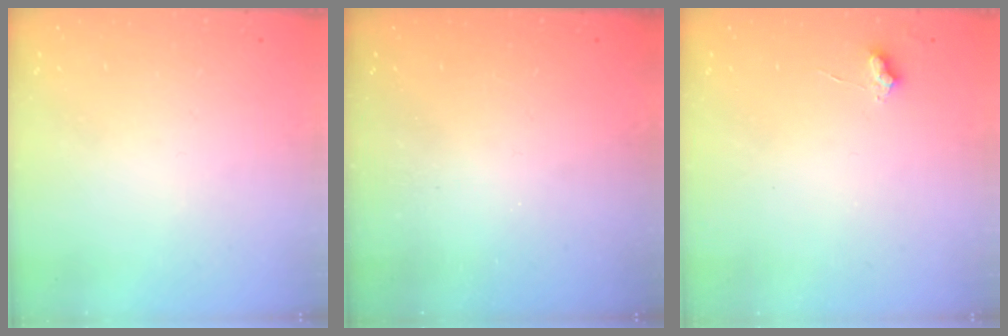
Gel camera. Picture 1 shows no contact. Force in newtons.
{"total": 0.8, "press": 0.8, "slide": 0.3}
{"total": 6.1, "press": 6.0, "slide": 0.6}